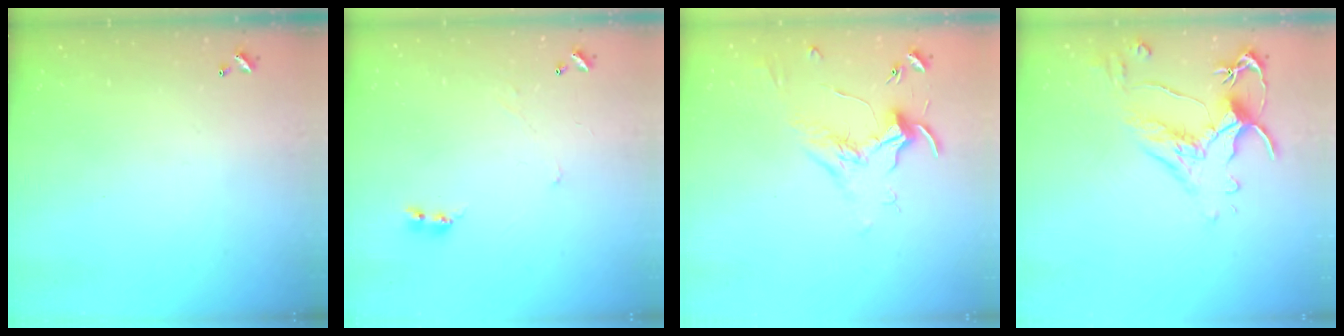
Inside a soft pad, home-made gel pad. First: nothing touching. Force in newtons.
{"total": 0.0}
{"total": 1.7, "press": 1.6, "slide": 0.7}
{"total": 2.6, "press": 2.2, "slide": 1.3}